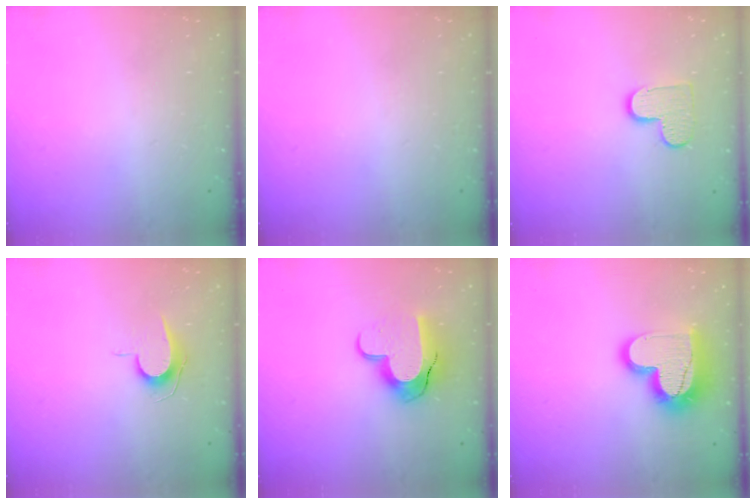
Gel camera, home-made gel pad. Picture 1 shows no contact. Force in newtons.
{"total": 0.0}
{"total": 9.2, "press": 9.1, "slide": 0.6}
{"total": 6.8, "press": 6.8, "slide": 0.7}
{"total": 12.9, "press": 12.9, "slide": 0.9}
{"total": 18.1, "press": 18.1, "slide": 1.4}